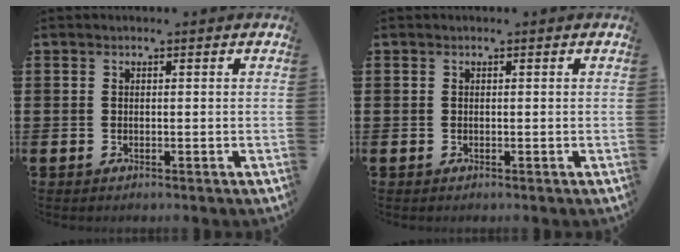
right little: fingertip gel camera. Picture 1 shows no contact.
{"total": 0.0}